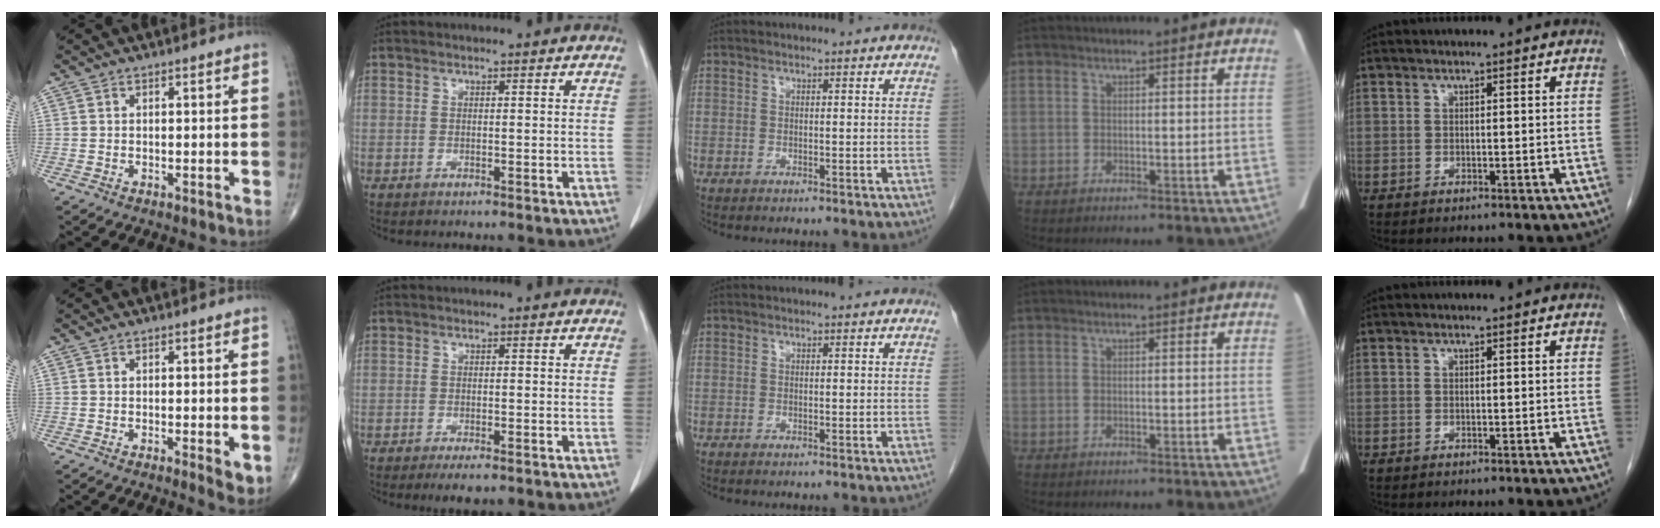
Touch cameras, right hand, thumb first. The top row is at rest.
{"thumb": {"total": 3.3, "force": [-0.5, 1.0, 3.1], "torque": [-0.040, -0.010, -0.009]}, "index": {"total": 2.8, "force": [-2.0, 1.0, 1.8], "torque": [-0.025, -0.003, -0.025]}}